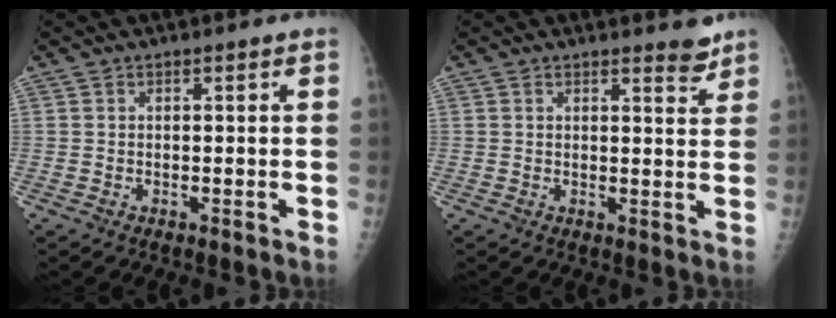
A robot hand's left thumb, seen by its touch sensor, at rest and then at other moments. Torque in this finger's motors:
{"motor_torque": [3.37, 1.63, 0.26, -0.13, 0.02]}